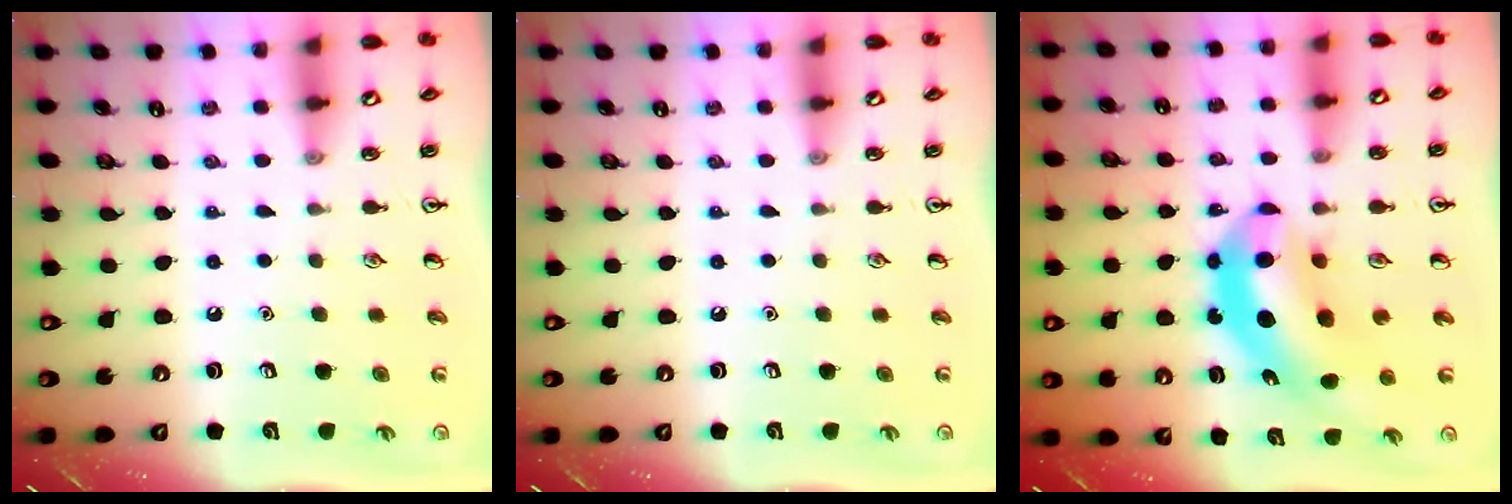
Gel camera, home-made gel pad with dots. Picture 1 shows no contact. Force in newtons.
{"total": 0.0}
{"total": 11.7, "press": 11.1, "slide": 3.7}